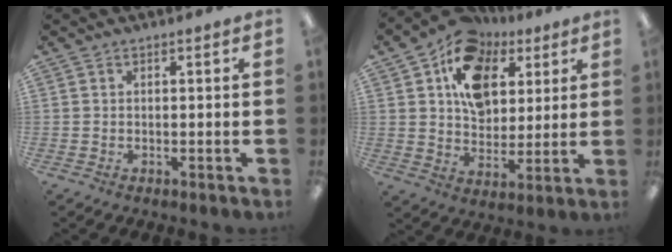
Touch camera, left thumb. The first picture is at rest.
{"total": 14.5, "force": [7.2, 10.4, 7.0], "torque": [-0.116, -0.033, 0.132]}